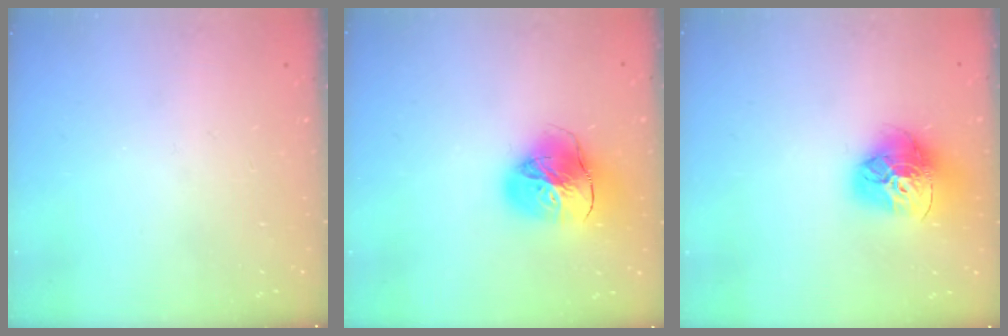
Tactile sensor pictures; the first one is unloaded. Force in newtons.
{"total": 17.8, "press": 17.7, "slide": 2.1}
{"total": 18.0, "press": 17.9, "slide": 1.8}